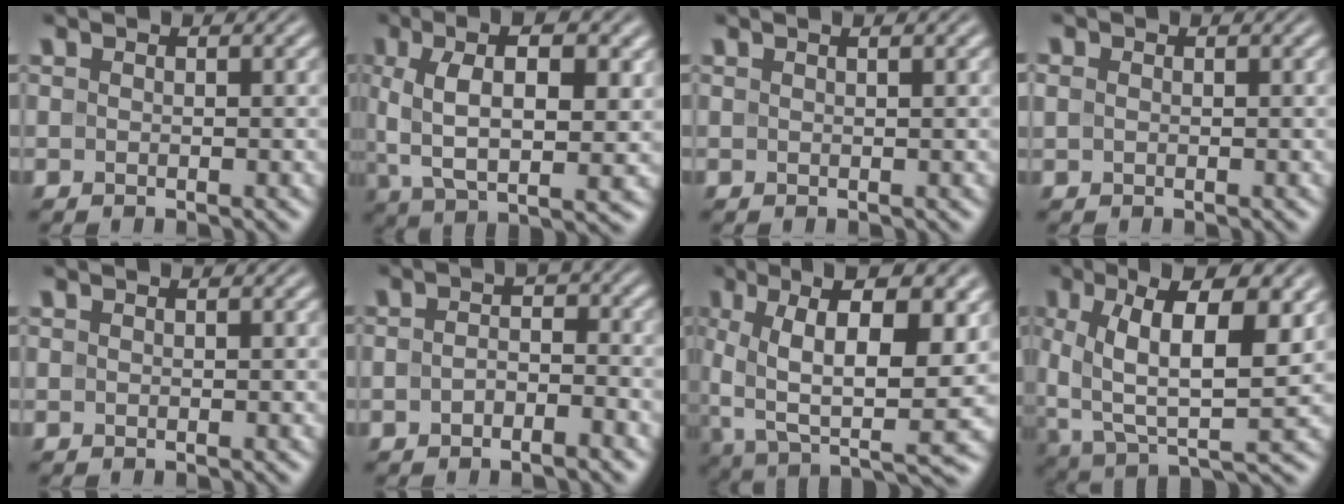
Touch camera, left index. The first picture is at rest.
{"total": 9.0, "force": [1.7, 3.8, 7.9], "torque": [-0.149, -0.001, 0.025]}
{"total": 1.2, "force": [0.7, 0.3, 0.9], "torque": [-0.011, 0.002, 0.003]}
{"total": 0.8, "force": [0.1, 0.7, 0.4], "torque": [-0.009, 0.000, 0.003]}
{"total": 0.0}
{"total": 2.9, "force": [-1.1, 1.1, 2.5], "torque": [-0.043, 0.001, -0.022]}
{"total": 13.4, "force": [2.1, 5.1, 12.2], "torque": [-0.210, -0.007, 0.045]}
{"total": 11.5, "force": [2.8, 4.2, 10.3], "torque": [-0.183, -0.002, 0.047]}